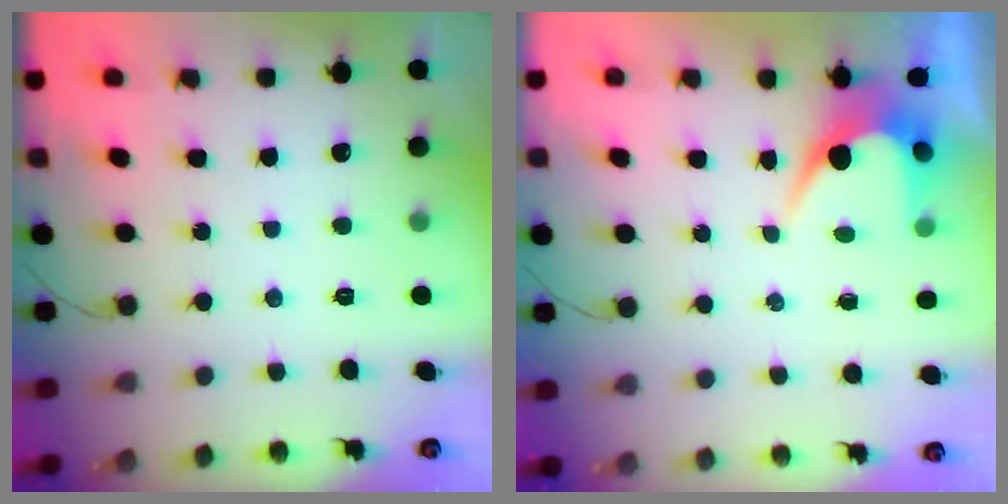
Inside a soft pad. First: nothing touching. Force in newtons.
{"total": 5.3, "press": 5.3, "slide": 0.3}